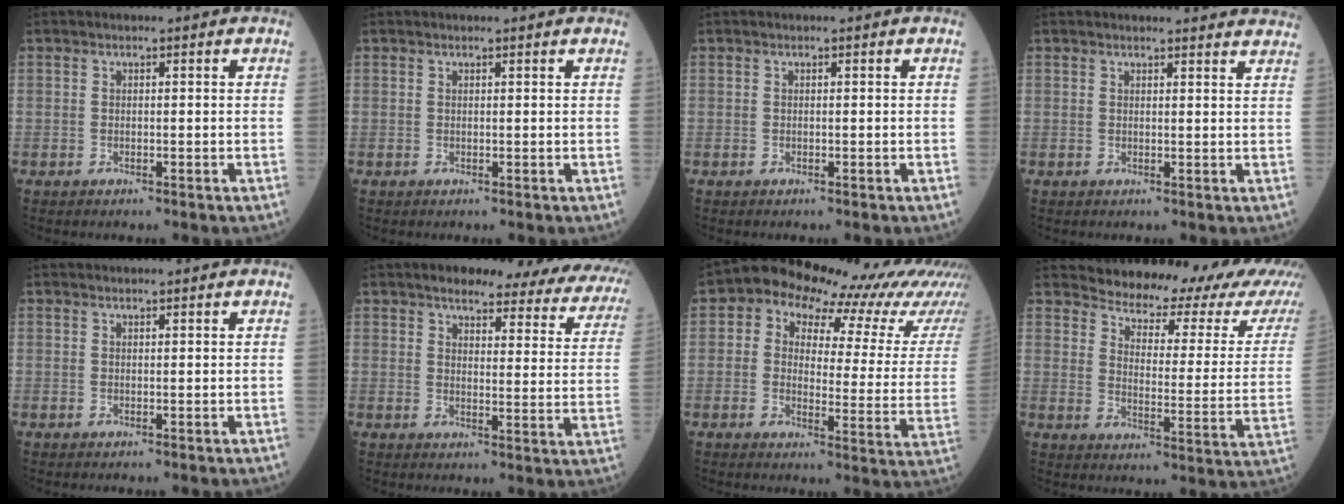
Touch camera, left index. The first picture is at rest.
{"total": 1.2, "force": [1.2, 0.0, 0.2], "torque": [-0.009, 0.003, 0.018]}
{"total": 0.0}
{"total": 9.7, "force": [9.5, 0.7, 1.5], "torque": [0.005, -0.013, 0.080]}
{"total": 2.0, "force": [1.9, 0.1, 0.4], "torque": [-0.009, 0.008, 0.029]}
{"total": 22.2, "force": [19.0, 4.8, 10.4], "torque": [-0.112, -0.033, 0.201]}
{"total": 17.1, "force": [14.2, 5.1, 8.1], "torque": [-0.097, -0.006, 0.140]}
{"total": 18.5, "force": [17.2, 3.2, 5.9], "torque": [-0.073, -0.070, 0.196]}